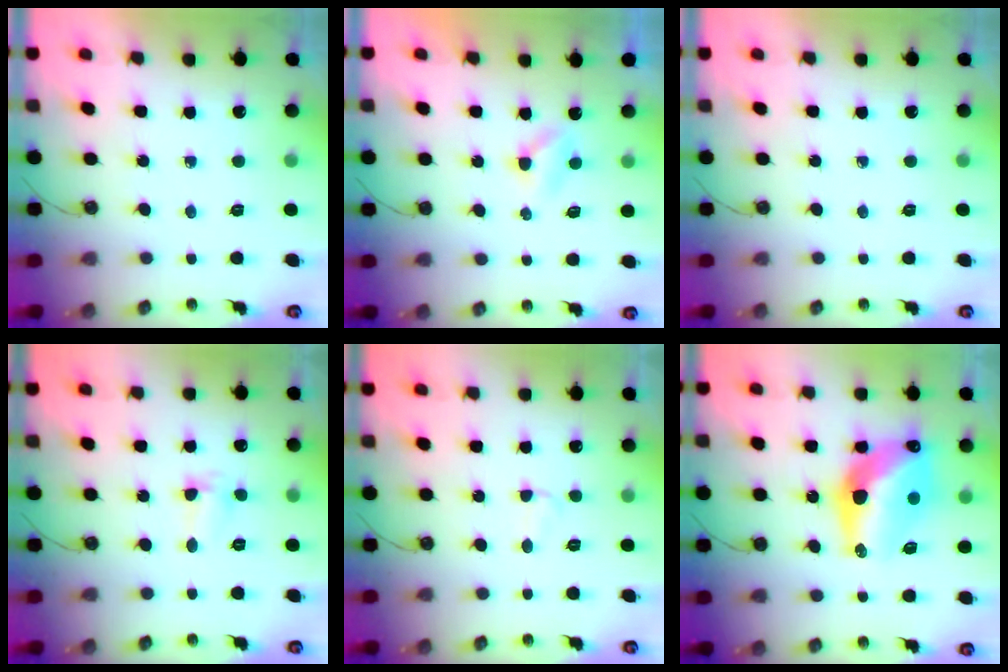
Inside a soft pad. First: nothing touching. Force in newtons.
{"total": 2.4, "press": 2.4, "slide": 0.6}
{"total": 0.0}
{"total": 1.7, "press": 1.6, "slide": 0.6}
{"total": 2.8, "press": 2.7, "slide": 0.3}
{"total": 16.5, "press": 16.4, "slide": 1.3}